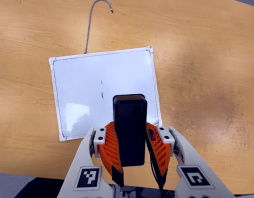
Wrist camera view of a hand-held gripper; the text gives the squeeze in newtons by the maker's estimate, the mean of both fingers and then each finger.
{"total": 7.3, "left": 6.8, "right": 7.9}